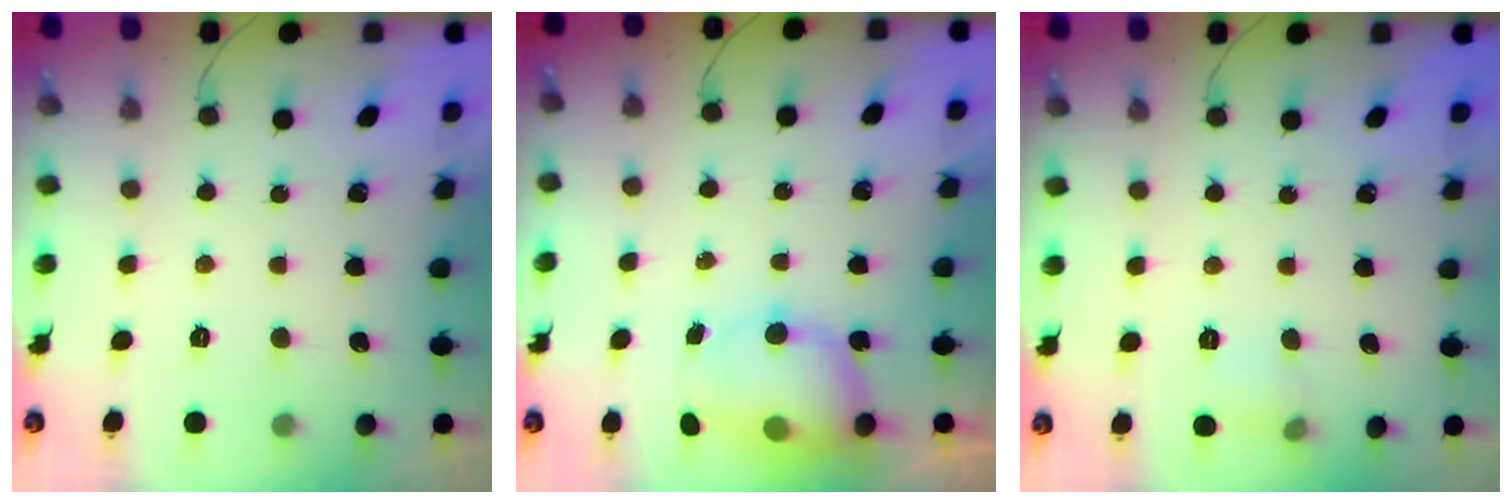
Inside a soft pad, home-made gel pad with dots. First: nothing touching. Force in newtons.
{"total": 8.7, "press": 8.6, "slide": 0.4}
{"total": 4.7, "press": 4.3, "slide": 1.8}